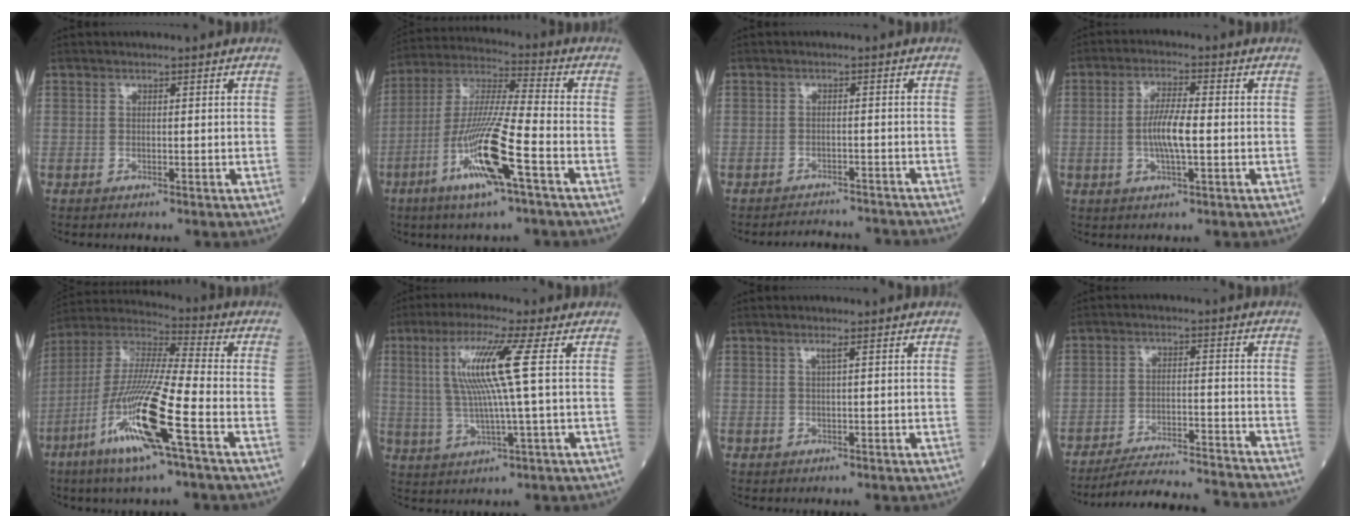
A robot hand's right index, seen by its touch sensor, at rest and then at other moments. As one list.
[{"total": 14.7, "force": [-6.1, 0.4, 13.4], "torque": [-0.273, -0.014, -0.117]}, {"total": 7.5, "force": [-7.4, 0.7, 0.8], "torque": [-0.004, 0.003, -0.092]}, {"total": 6.0, "force": [-0.6, 0.9, 5.9], "torque": [-0.119, 0.001, -0.015]}, {"total": 17.4, "force": [-7.3, 0.5, 15.8], "torque": [-0.334, -0.026, -0.144]}, {"total": 9.9, "force": [2.2, -1.3, 9.5], "torque": [-0.191, 0.006, 0.044]}, {"total": 0.8, "force": [0.4, -0.3, 0.7], "torque": [-0.021, -0.003, 0.010]}, {"total": 16.3, "force": [-15.7, -0.1, 4.5], "torque": [-0.069, -0.013, -0.226]}]